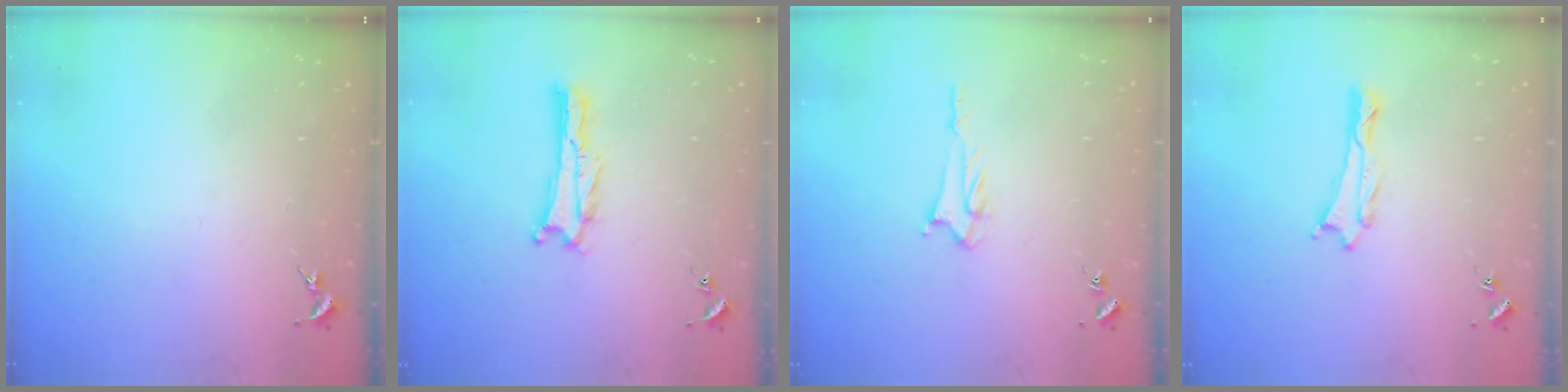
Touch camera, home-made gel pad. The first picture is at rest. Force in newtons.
{"total": 0.0}
{"total": 3.0, "press": 3.0, "slide": 0.3}
{"total": 0.0}